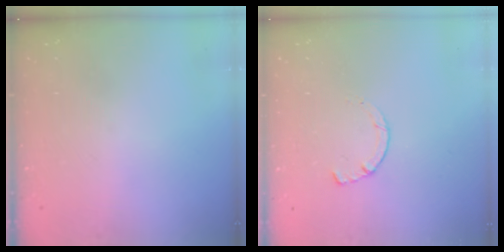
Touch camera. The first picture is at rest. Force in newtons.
{"total": 1.8, "press": 1.7, "slide": 0.3}